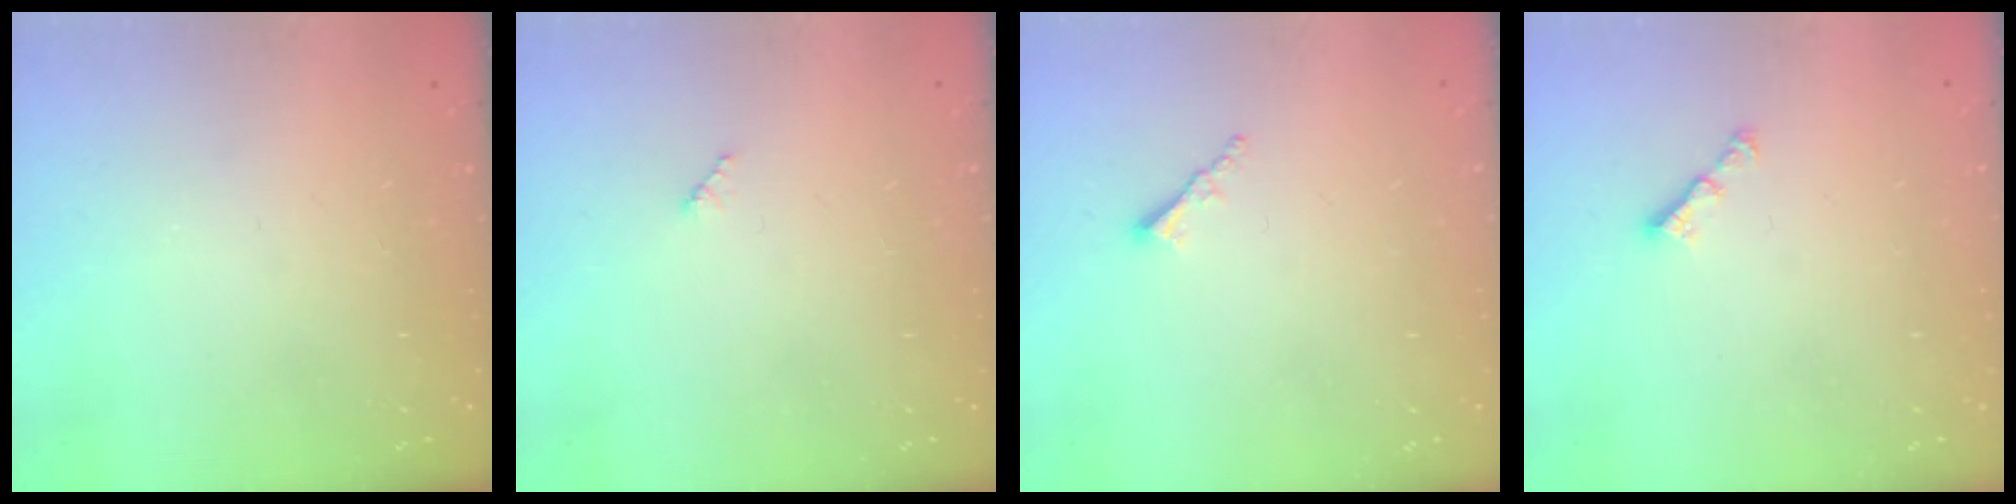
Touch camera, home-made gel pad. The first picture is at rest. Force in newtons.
{"total": 2.5, "press": 2.5, "slide": 0.3}
{"total": 1.7, "press": 1.7, "slide": 0.3}
{"total": 3.0, "press": 2.9, "slide": 0.5}